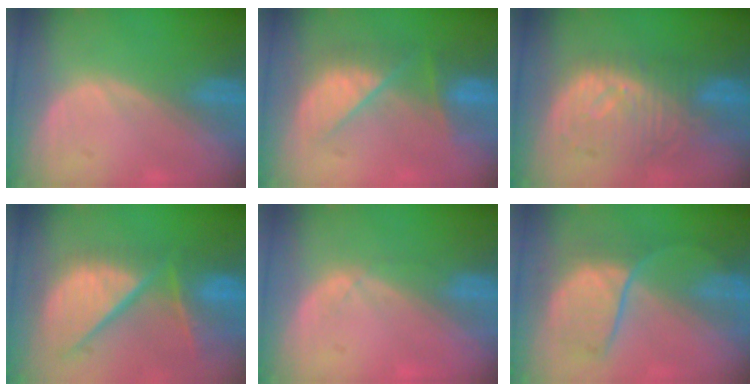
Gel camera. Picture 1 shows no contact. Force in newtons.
{"total": 7.4, "press": 7.4, "slide": 0.5}
{"total": 9.8, "press": 9.0, "slide": 3.8}
{"total": 13.1, "press": 10.9, "slide": 7.2}
{"total": 1.4, "press": 1.3, "slide": 0.5}
{"total": 7.4, "press": 7.4, "slide": 0.2}